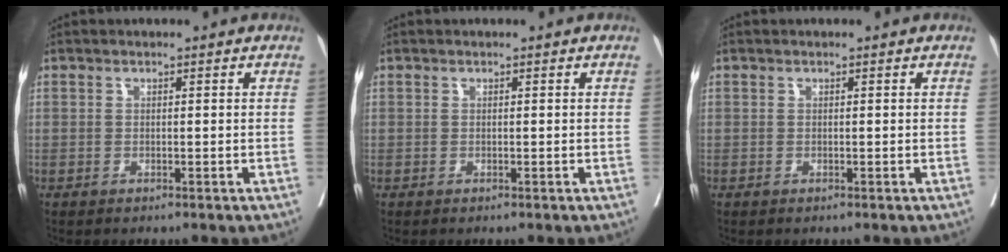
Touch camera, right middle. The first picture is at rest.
{"total": 0.0}
{"total": 0.0}